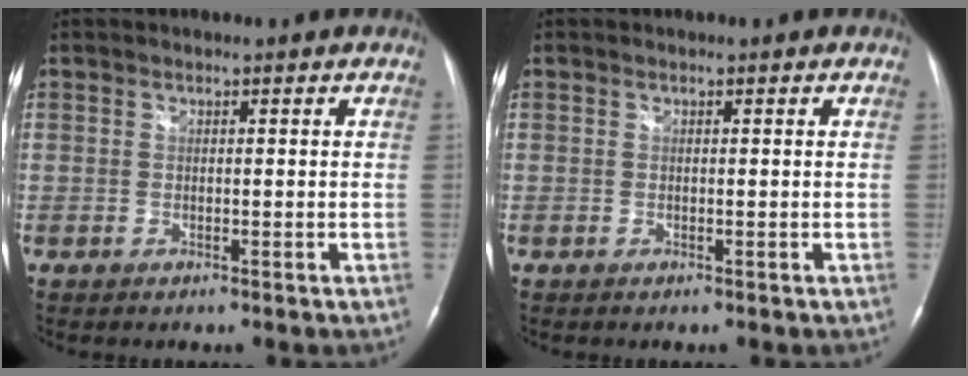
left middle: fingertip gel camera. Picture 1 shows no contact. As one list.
[{"total": 0.0}]